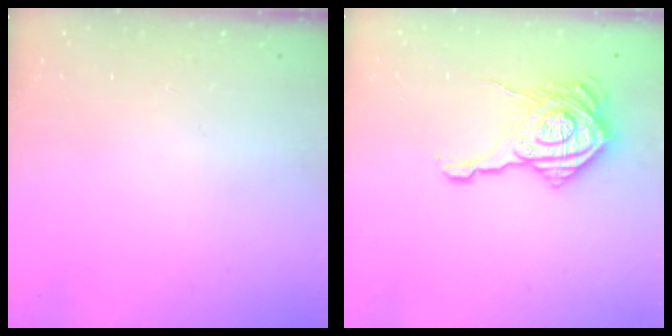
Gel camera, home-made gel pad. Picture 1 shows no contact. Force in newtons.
{"total": 17.6, "press": 17.5, "slide": 1.1}